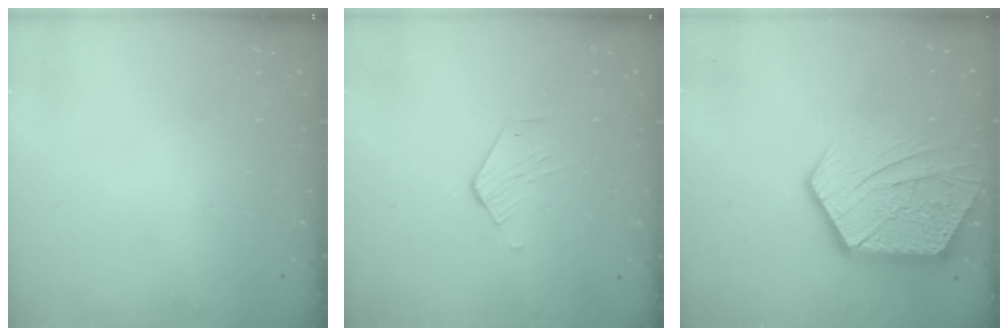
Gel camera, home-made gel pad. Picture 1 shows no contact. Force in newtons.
{"total": 2.8, "press": 2.8, "slide": 0.2}
{"total": 18.1, "press": 18.1, "slide": 1.5}